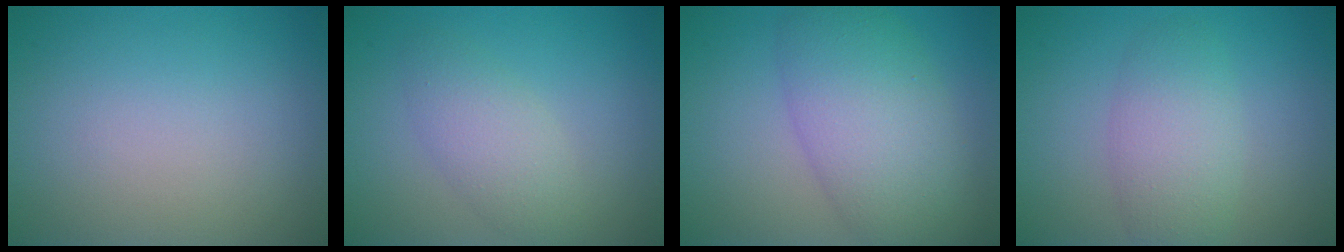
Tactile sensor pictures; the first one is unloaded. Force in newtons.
{"total": 2.9, "press": 2.9, "slide": 0.1}
{"total": 7.6, "press": 7.6, "slide": 0.3}
{"total": 3.9, "press": 3.9, "slide": 0.1}